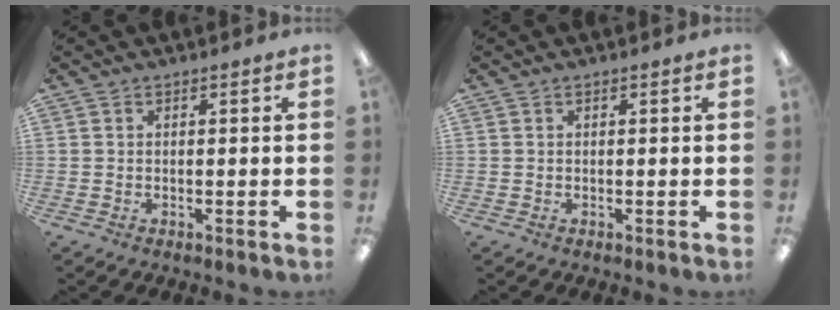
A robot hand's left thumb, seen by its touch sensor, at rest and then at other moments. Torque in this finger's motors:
{"motor_torque": [-0.01, 0.01, 0.00, 0.00, 0.00]}